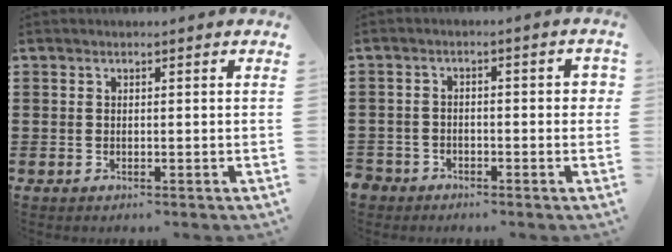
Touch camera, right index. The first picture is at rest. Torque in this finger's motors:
{"motor_torque": [1.66, 0.47, 0.42, 0.03]}